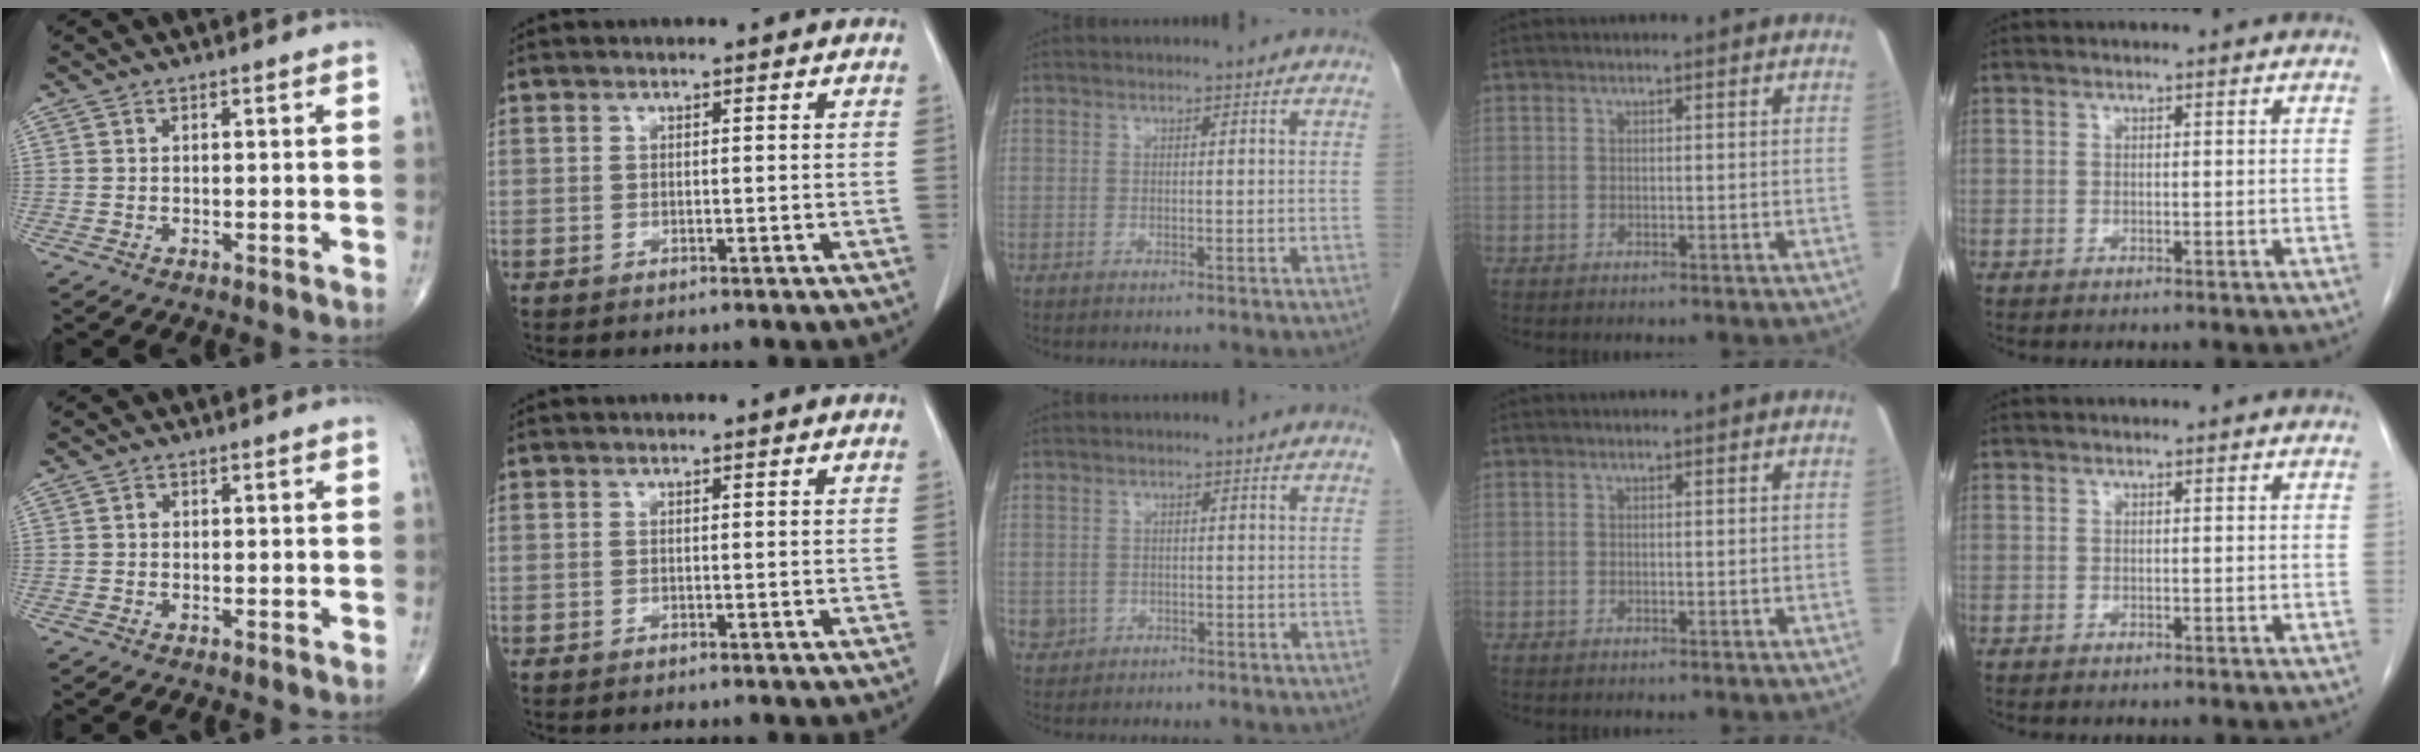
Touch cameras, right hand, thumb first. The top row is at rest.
{"thumb": {"total": 0.6, "force": [0.0, 0.5, 0.3], "torque": [-0.001, 0.002, -0.003]}, "middle": {"total": 1.9, "force": [-0.4, 1.8, 0.2], "torque": [0.000, 0.006, -0.002]}}